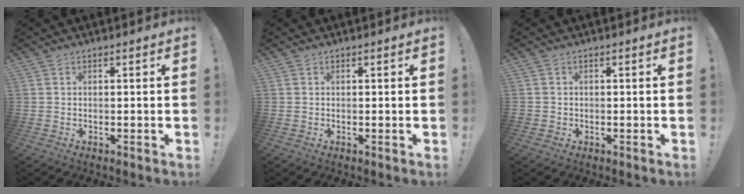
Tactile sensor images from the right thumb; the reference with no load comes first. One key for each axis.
{"total": 0.0}
{"total": 1.2, "fx": -0.2, "fy": 1.1, "fz": 0.3, "tx": -0.005, "ty": 0.003, "tz": -0.004}